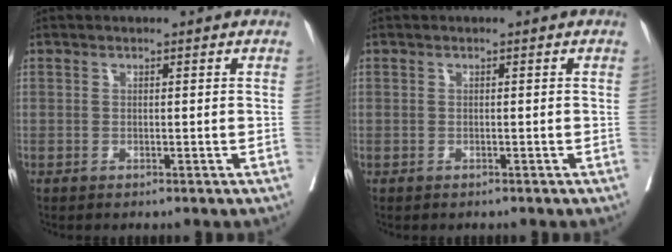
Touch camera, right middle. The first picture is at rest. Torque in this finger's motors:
{"motor_torque": [0.32, -0.59, -0.01, 0.00]}